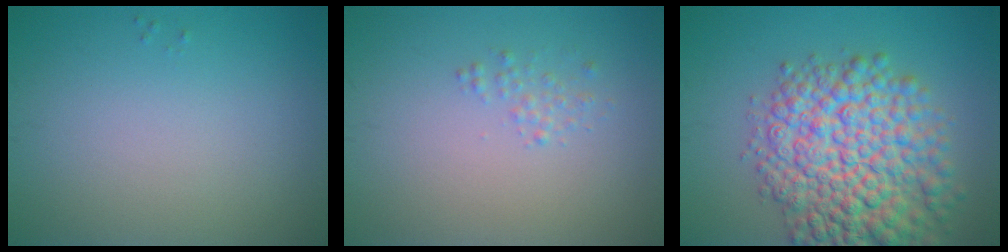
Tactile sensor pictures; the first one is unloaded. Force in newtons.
{"total": 0.9, "press": 0.9, "slide": 0.0}
{"total": 10.6, "press": 10.6, "slide": 0.3}